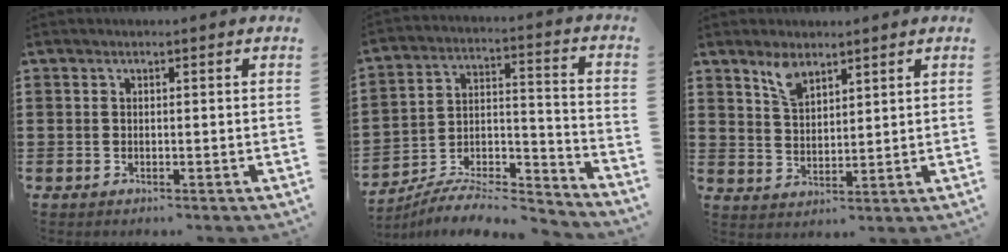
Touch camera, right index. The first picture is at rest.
{"total": 7.7, "force": [-7.1, 1.7, 2.2], "torque": [-0.029, 0.013, -0.138]}
{"total": 4.6, "force": [3.4, 1.9, 2.4], "torque": [-0.056, 0.004, 0.063]}